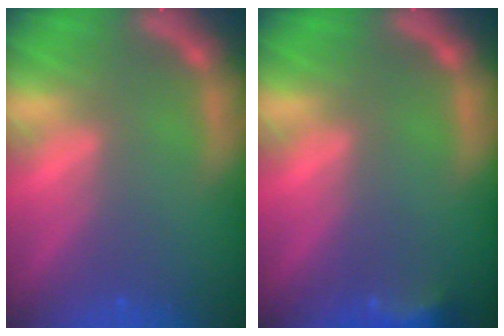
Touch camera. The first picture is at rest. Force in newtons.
{"total": 3.0}